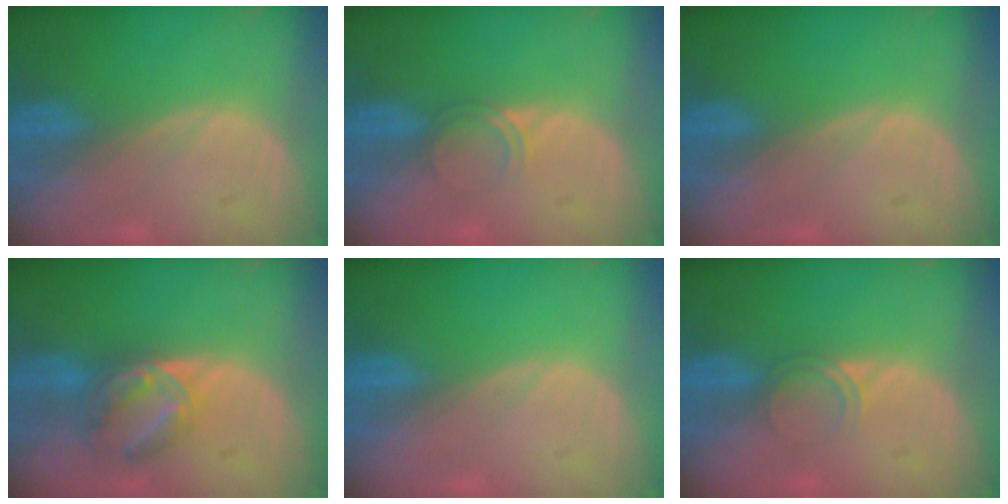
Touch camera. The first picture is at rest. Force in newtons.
{"total": 2.1, "press": 1.8, "slide": 1.1}
{"total": 0.0}
{"total": 7.1, "press": 6.1, "slide": 3.7}
{"total": 0.0}
{"total": 2.1, "press": 1.8, "slide": 1.1}